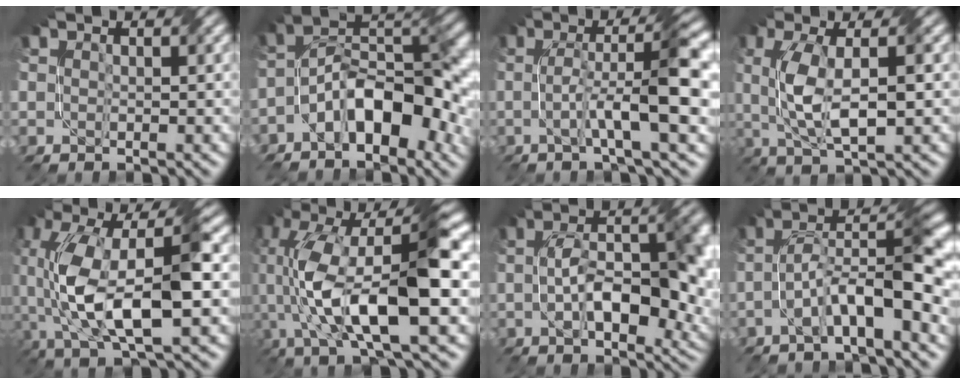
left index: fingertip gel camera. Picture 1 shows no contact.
{"total": 9.7, "force": [-3.9, 4.5, 7.7], "torque": [-0.113, 0.020, -0.078]}
{"total": 7.8, "force": [-0.4, 1.1, 7.7], "torque": [-0.130, 0.014, -0.009]}
{"total": 5.7, "force": [0.3, 1.8, 5.4], "torque": [-0.113, 0.002, 0.008]}
{"total": 11.8, "force": [-1.2, 4.3, 11.0], "torque": [-0.218, 0.010, -0.023]}
{"total": 12.9, "force": [-1.1, 4.1, 12.2], "torque": [-0.225, 0.013, -0.024]}
{"total": 11.6, "force": [-0.7, 5.1, 10.4], "torque": [-0.154, 0.002, -0.011]}
{"total": 7.5, "force": [-2.5, 1.8, 6.8], "torque": [-0.120, 0.023, -0.045]}